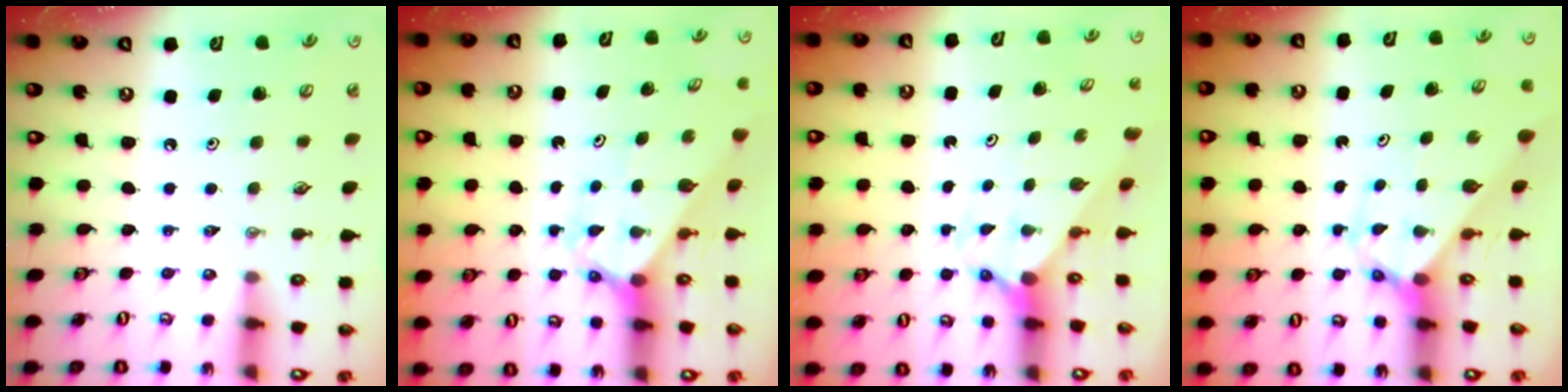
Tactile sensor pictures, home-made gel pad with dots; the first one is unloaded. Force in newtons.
{"total": 3.0, "press": 2.9, "slide": 0.4}
{"total": 1.7, "press": 1.7, "slide": 0.2}
{"total": 2.6, "press": 2.6, "slide": 0.2}